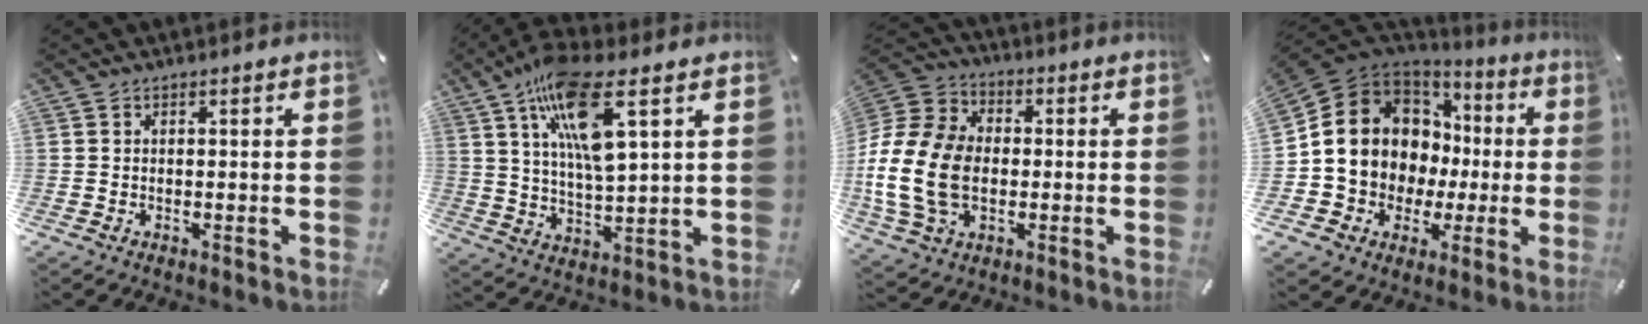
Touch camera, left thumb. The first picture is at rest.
{"total": 15.0, "force": [8.0, 3.9, 12.0], "torque": [-0.242, -0.023, 0.132]}
{"total": 18.4, "force": [-2.8, 13.7, 11.9], "torque": [-0.266, 0.022, -0.052]}
{"total": 12.9, "force": [1.8, 12.0, 4.5], "torque": [-0.093, -0.034, 0.046]}